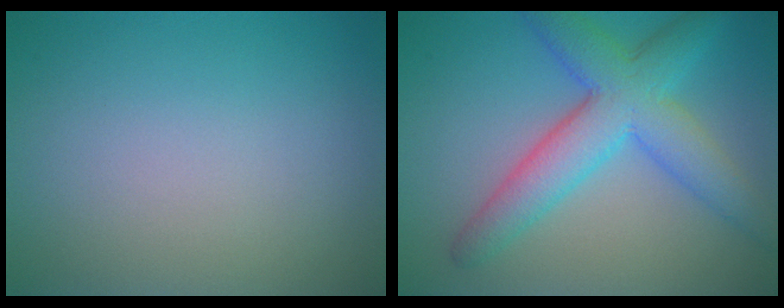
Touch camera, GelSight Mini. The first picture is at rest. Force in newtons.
{"total": 6.8, "press": 6.8, "slide": 0.1}